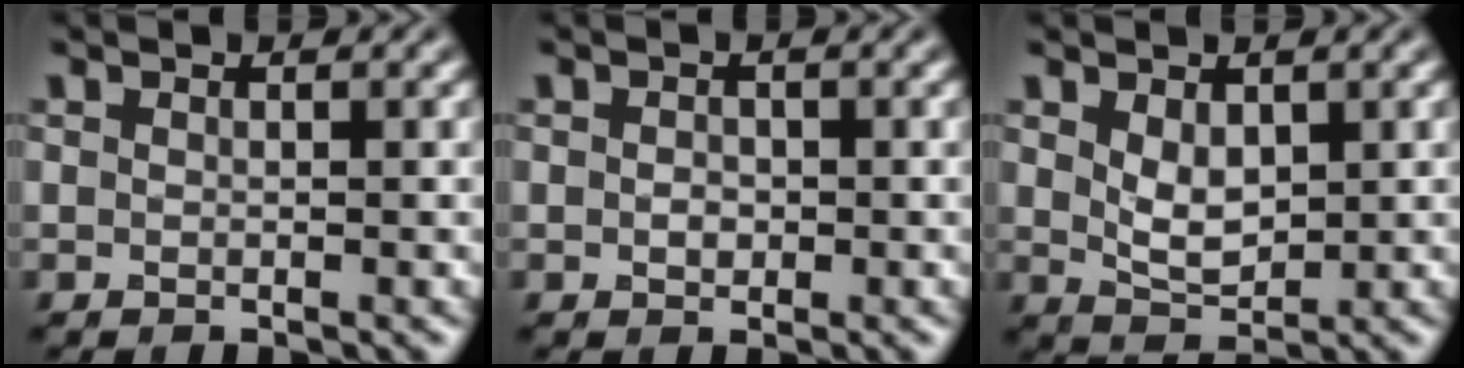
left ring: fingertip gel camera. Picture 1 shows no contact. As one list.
[{"total": 1.0, "force": [-0.1, 0.8, 0.6], "torque": [-0.011, -0.003, -0.003]}, {"total": 2.8, "force": [0.8, 1.7, 2.1], "torque": [-0.043, -0.005, 0.022]}]